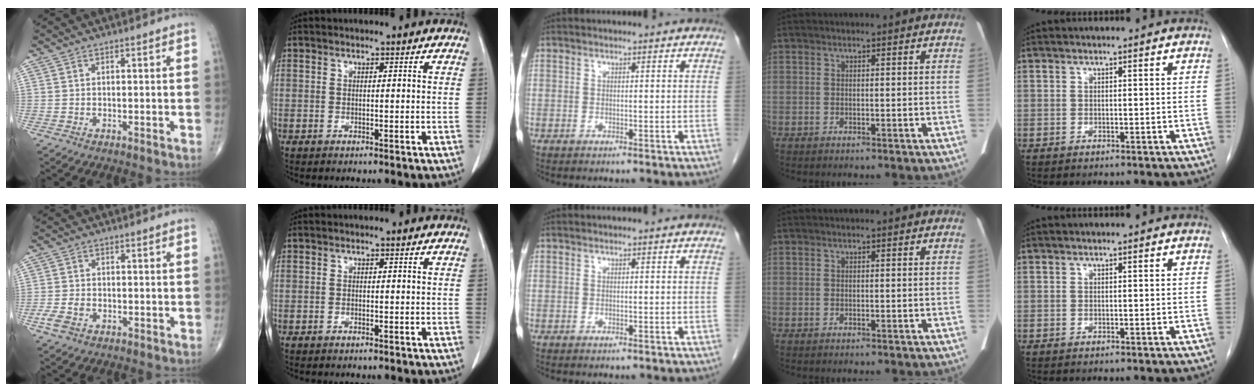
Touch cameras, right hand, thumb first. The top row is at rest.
{"thumb": {"total": 3.9, "force": [-1.6, 2.7, 2.4], "torque": [-0.054, 0.008, -0.029]}}